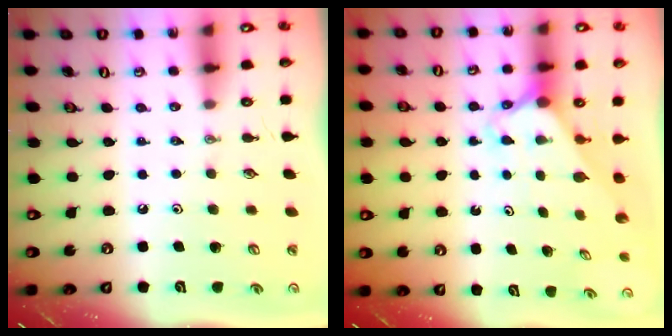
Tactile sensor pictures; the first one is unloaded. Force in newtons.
{"total": 2.2, "press": 2.2, "slide": 0.2}